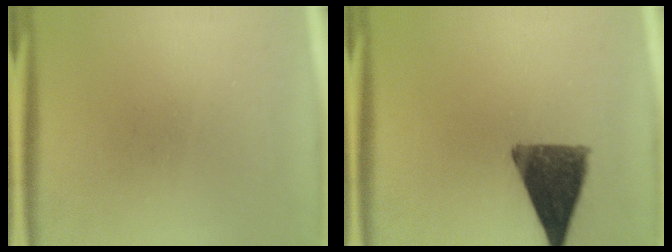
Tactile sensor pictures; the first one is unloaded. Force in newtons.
{"total": 11.7}